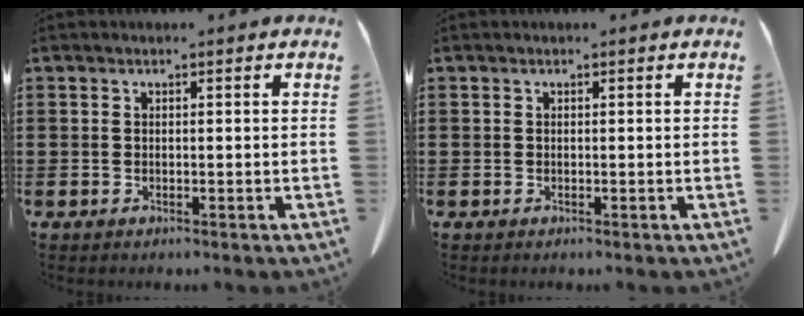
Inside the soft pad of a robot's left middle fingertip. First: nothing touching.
{"total": 0.0}